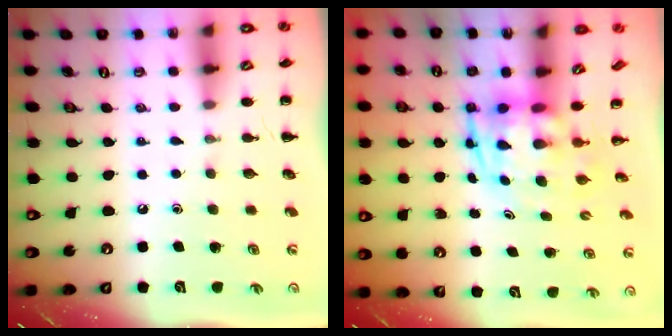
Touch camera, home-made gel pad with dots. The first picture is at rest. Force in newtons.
{"total": 3.6, "press": 3.5, "slide": 1.1}